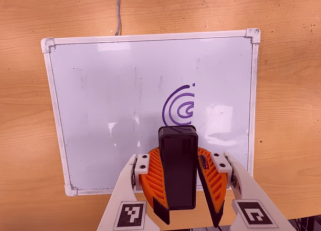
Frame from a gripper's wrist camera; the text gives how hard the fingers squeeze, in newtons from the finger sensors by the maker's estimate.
{"total": 10.6, "left": 10.4, "right": 10.7}